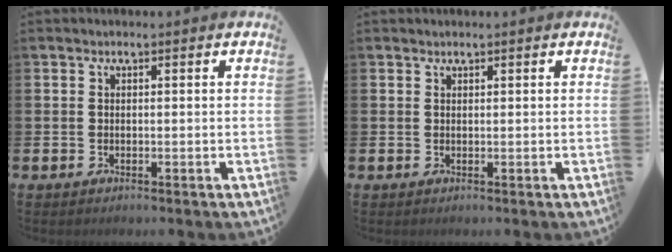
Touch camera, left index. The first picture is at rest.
{"total": 0.7, "force": [0.6, 0.2, 0.0], "torque": [0.013, -0.003, 0.009]}